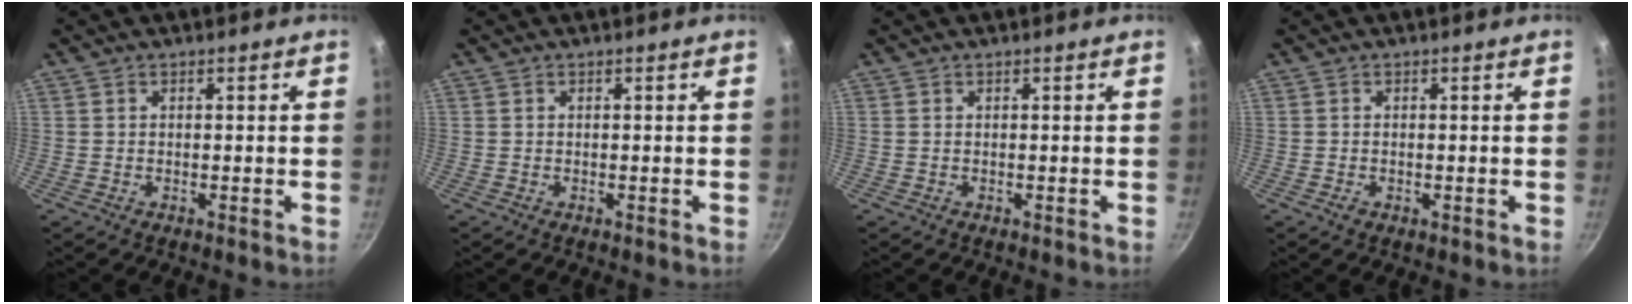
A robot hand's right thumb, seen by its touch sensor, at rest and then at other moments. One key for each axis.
{"total": 0.0}
{"total": 0.0}
{"total": 0.8, "fx": -0.3, "fy": 0.5, "fz": 0.6, "tx": -0.009, "ty": 0.000, "tz": -0.005}